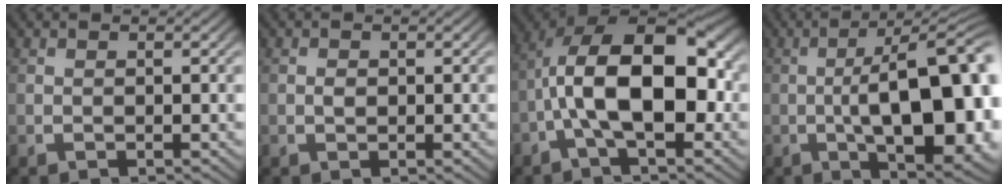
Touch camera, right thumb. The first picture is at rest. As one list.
[{"total": 0.8, "force": [0.0, 0.6, 0.5], "torque": [-0.010, -0.007, 0.005]}, {"total": 15.9, "force": [-0.3, 9.7, 12.6], "torque": [-0.222, -0.029, -0.003]}, {"total": 14.8, "force": [-1.5, 7.0, 13.0], "torque": [-0.201, -0.043, 0.000]}]